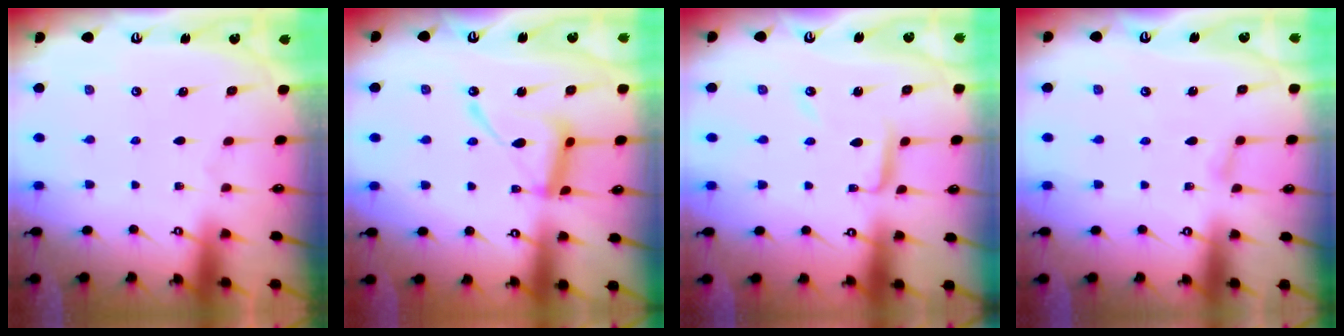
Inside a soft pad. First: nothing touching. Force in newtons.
{"total": 13.8, "press": 13.7, "slide": 1.2}
{"total": 6.2, "press": 6.2, "slide": 0.4}
{"total": 6.2, "press": 6.2, "slide": 0.5}